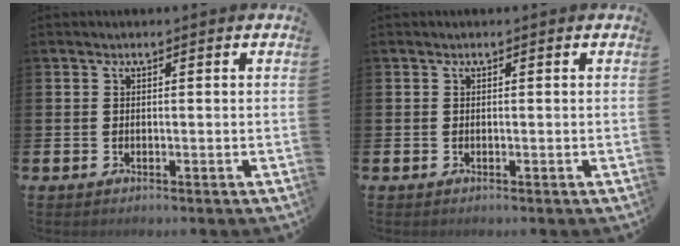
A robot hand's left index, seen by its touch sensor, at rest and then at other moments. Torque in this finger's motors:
{"motor_torque": [0.06, -0.07, 0.04, -0.01]}